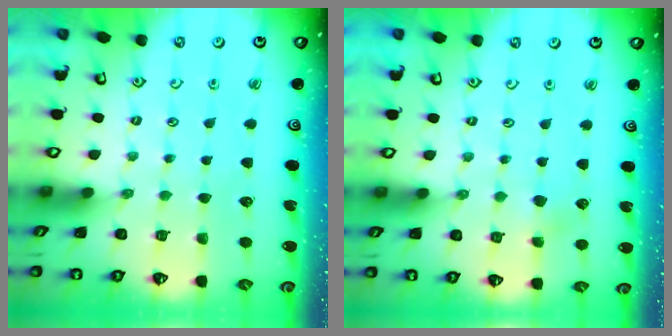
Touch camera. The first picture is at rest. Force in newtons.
{"total": 3.2, "press": 3.2, "slide": 0.3}